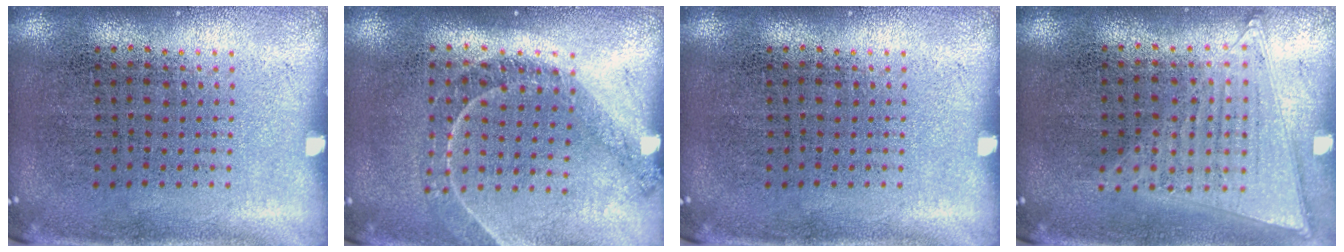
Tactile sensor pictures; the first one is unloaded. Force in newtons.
{"total": 1.2, "press": 1.1, "slide": 0.4}
{"total": 0.0}
{"total": 1.0, "press": 1.0, "slide": 0.4}